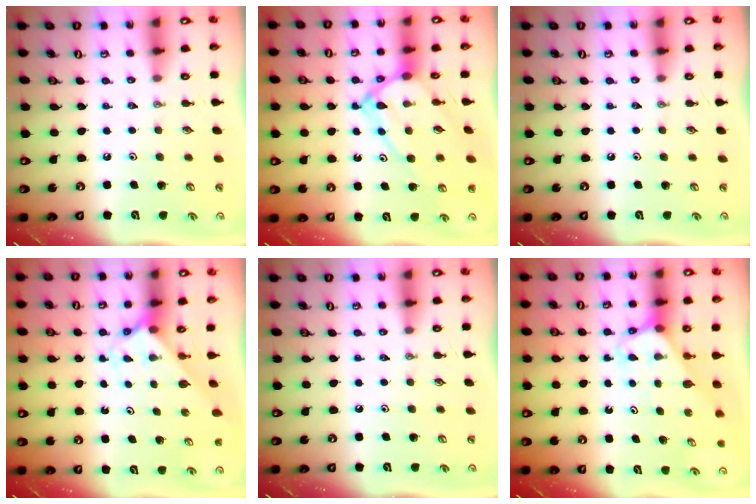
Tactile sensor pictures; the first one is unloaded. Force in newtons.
{"total": 11.8, "press": 11.7, "slide": 1.1}
{"total": 0.0}
{"total": 2.4, "press": 2.4, "slide": 0.2}
{"total": 0.0}
{"total": 3.1, "press": 3.1, "slide": 0.2}